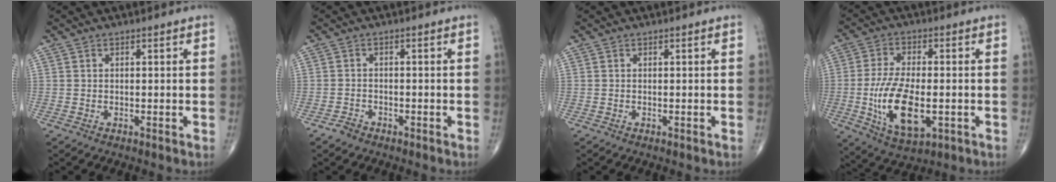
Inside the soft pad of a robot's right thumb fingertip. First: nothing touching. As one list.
[{"total": 1.9, "force": [-1.5, 1.1, 0.5], "torque": [-0.013, 0.006, -0.026]}, {"total": 0.0}, {"total": 14.0, "force": [-2.7, 6.6, 12.1], "torque": [-0.230, -0.007, -0.040]}]